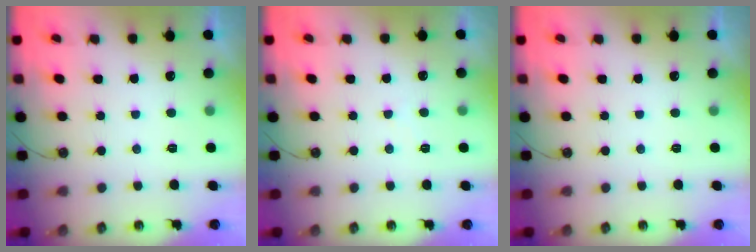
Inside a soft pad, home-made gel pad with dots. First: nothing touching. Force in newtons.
{"total": 4.3, "press": 4.3, "slide": 0.7}
{"total": 0.0}